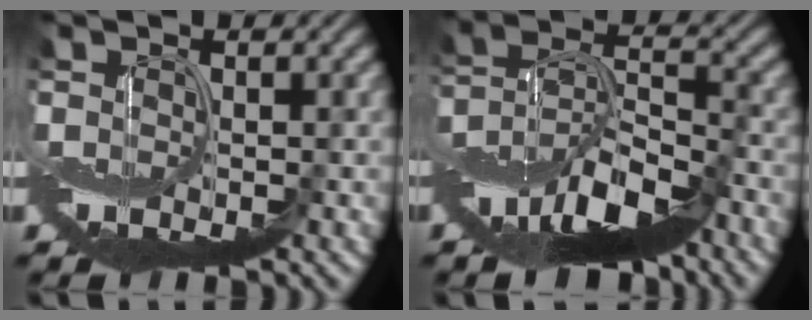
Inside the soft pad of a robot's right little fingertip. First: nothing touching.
{"total": 9.5, "force": [-6.3, 3.5, 6.2], "torque": [-0.102, 0.001, -0.124]}